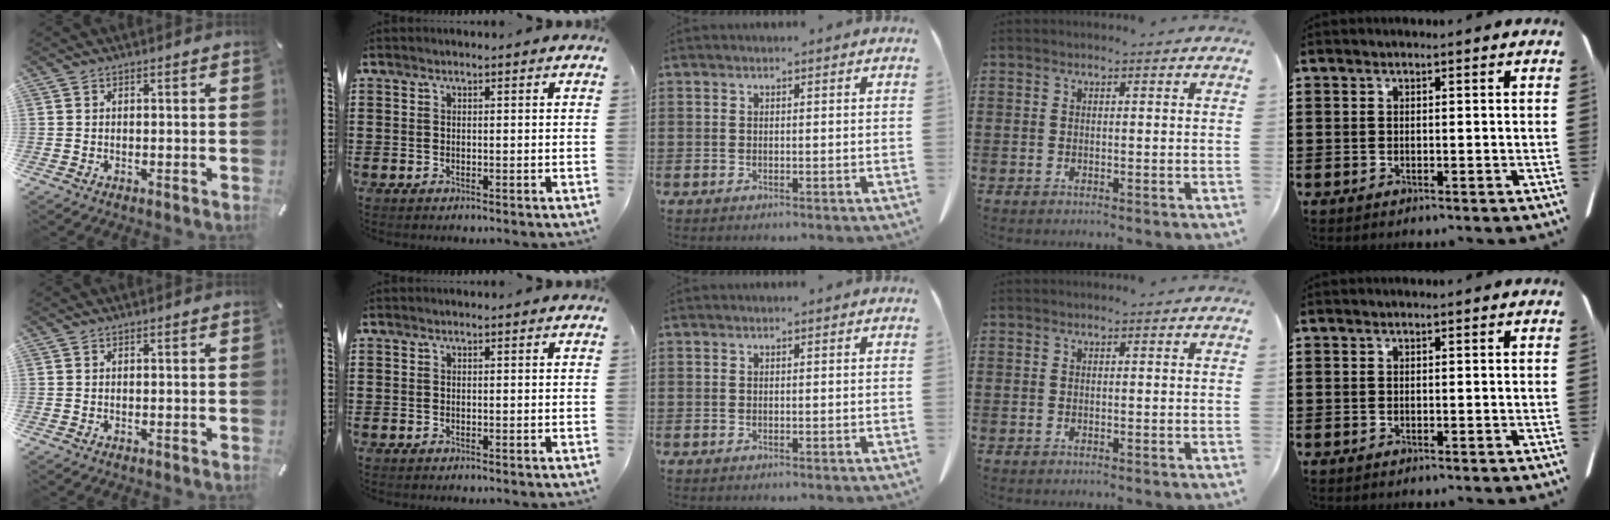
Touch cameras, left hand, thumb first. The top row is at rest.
{}